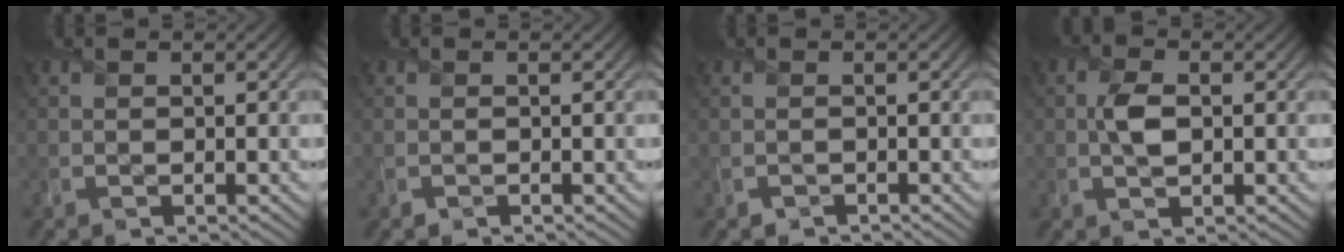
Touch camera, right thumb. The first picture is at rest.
{"total": 0.0}
{"total": 0.5, "force": [-0.4, 0.2, -0.1], "torque": [0.002, -0.002, -0.009]}
{"total": 2.9, "force": [0.2, 1.7, 2.4], "torque": [-0.053, 0.000, 0.003]}